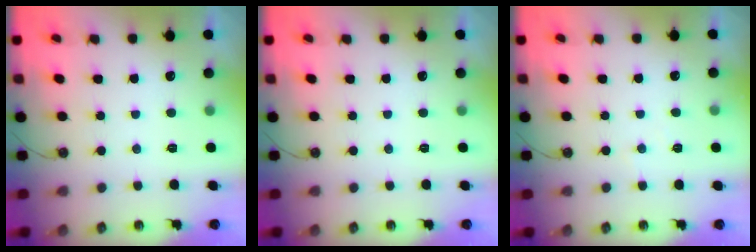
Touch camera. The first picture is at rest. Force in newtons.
{"total": 0.0}
{"total": 2.1, "press": 2.1, "slide": 0.4}